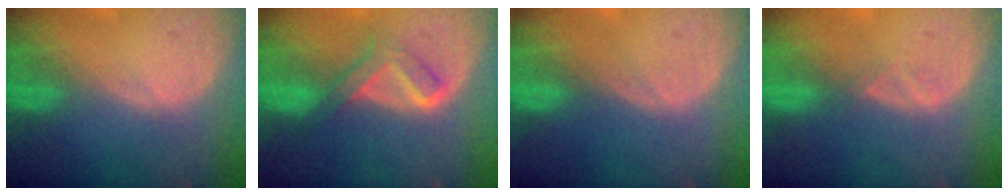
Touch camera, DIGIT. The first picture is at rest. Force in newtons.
{"total": 5.2, "press": 5.2, "slide": 0.4}
{"total": 0.0}
{"total": 1.0, "press": 0.9, "slide": 0.5}